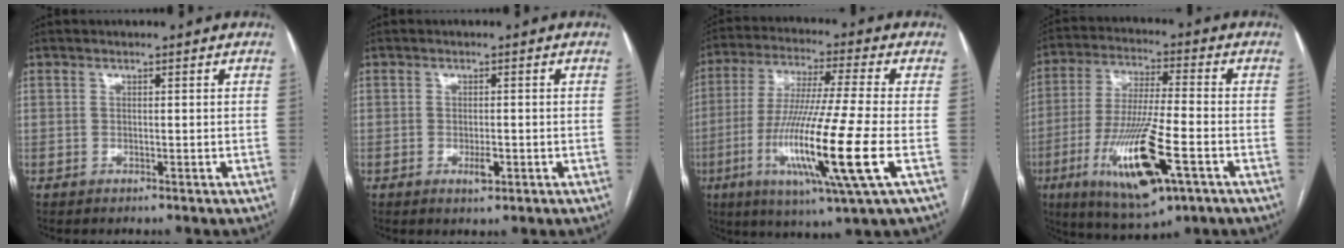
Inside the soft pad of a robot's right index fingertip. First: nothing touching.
{"total": 2.1, "force": [-0.8, 0.7, 1.9], "torque": [-0.033, -0.002, -0.009]}
{"total": 18.0, "force": [-5.0, -0.8, 17.2], "torque": [-0.344, -0.033, -0.099]}
{"total": 16.7, "force": [-6.5, 2.8, 15.1], "torque": [-0.301, -0.029, -0.107]}